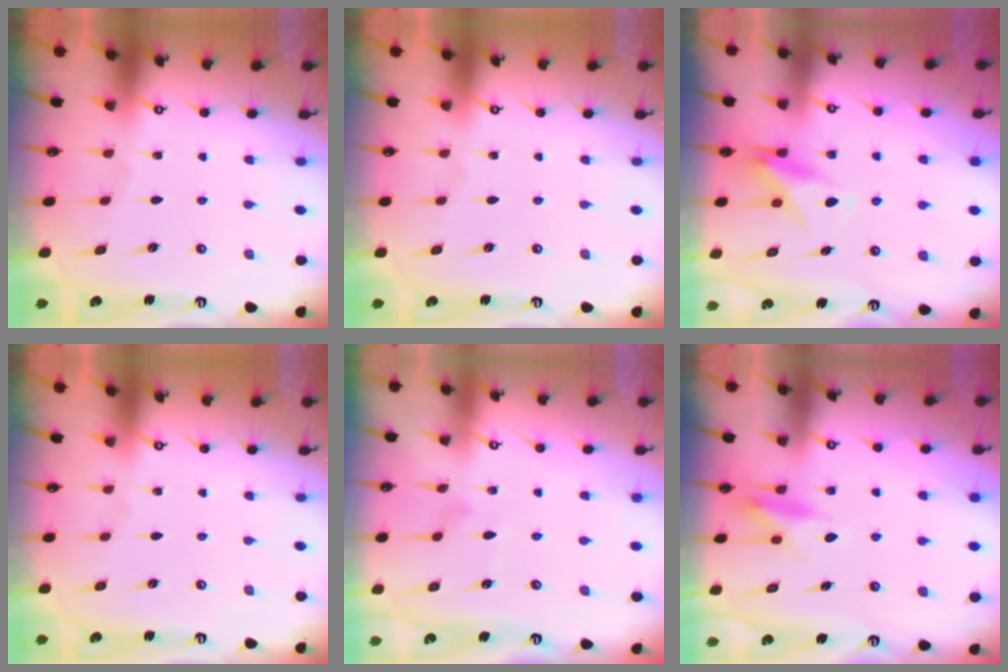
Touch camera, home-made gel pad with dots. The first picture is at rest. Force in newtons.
{"total": 0.0}
{"total": 8.4, "press": 8.4, "slide": 0.9}
{"total": 0.0}
{"total": 7.4, "press": 7.4, "slide": 0.4}
{"total": 8.4, "press": 8.3, "slide": 0.9}